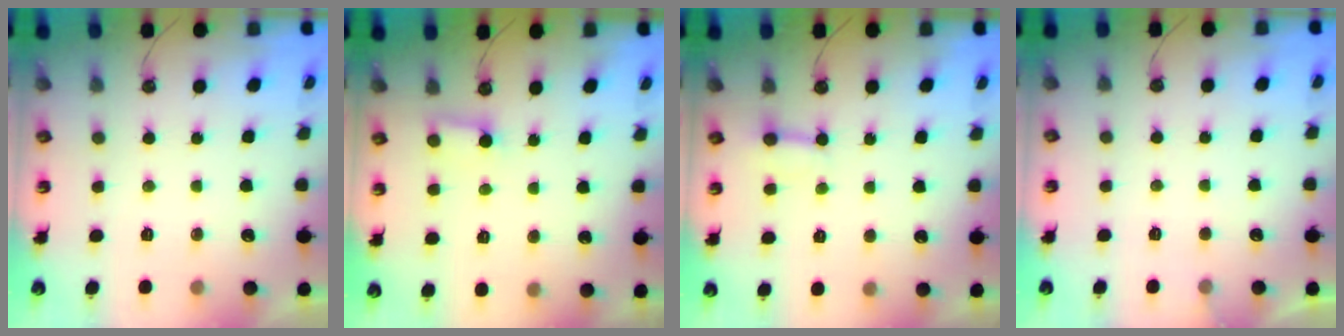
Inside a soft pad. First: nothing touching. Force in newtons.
{"total": 4.3, "press": 4.2, "slide": 0.6}
{"total": 2.8, "press": 2.7, "slide": 0.5}
{"total": 4.6, "press": 4.6, "slide": 0.3}